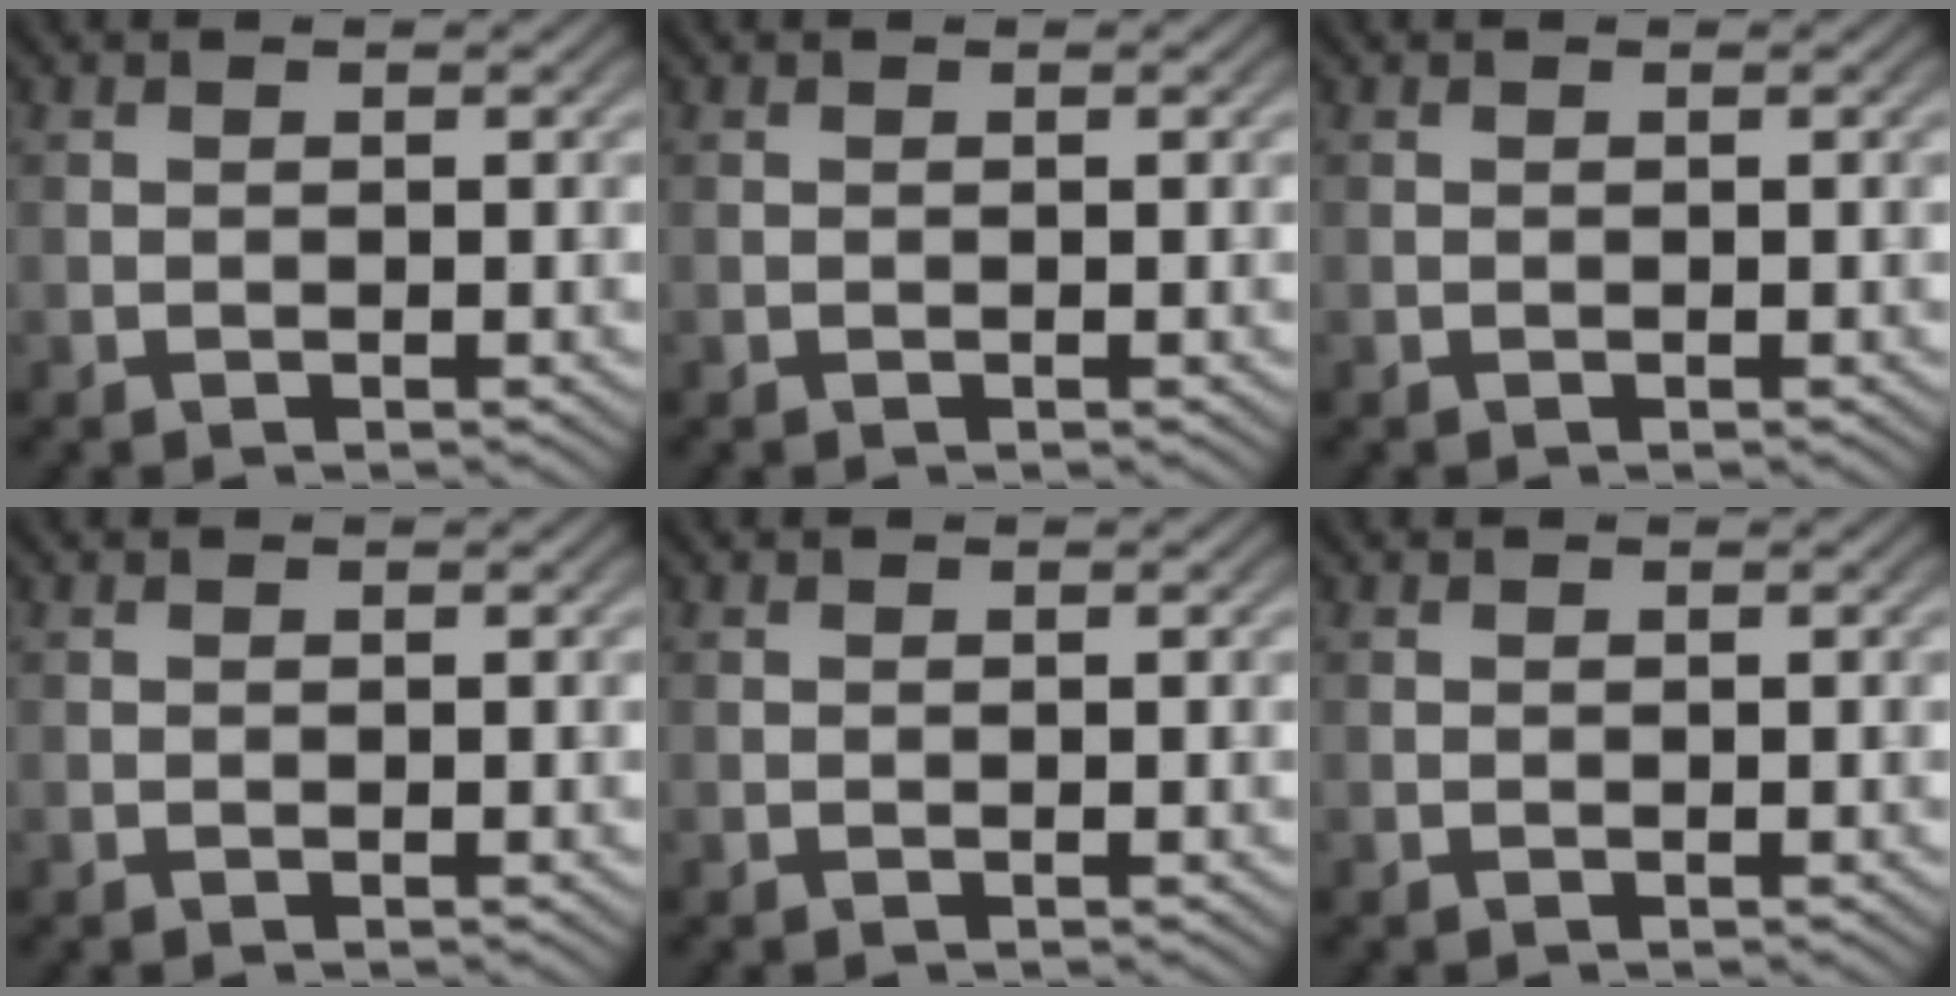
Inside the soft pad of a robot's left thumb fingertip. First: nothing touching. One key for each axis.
{"total": 0.0}
{"total": 0.0}
{"total": 0.0}
{"total": 0.0}
{"total": 0.0}